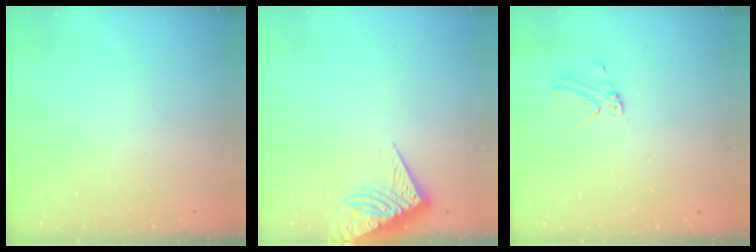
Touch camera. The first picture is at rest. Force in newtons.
{"total": 9.0, "press": 9.0, "slide": 0.6}
{"total": 1.4, "press": 1.4, "slide": 0.1}